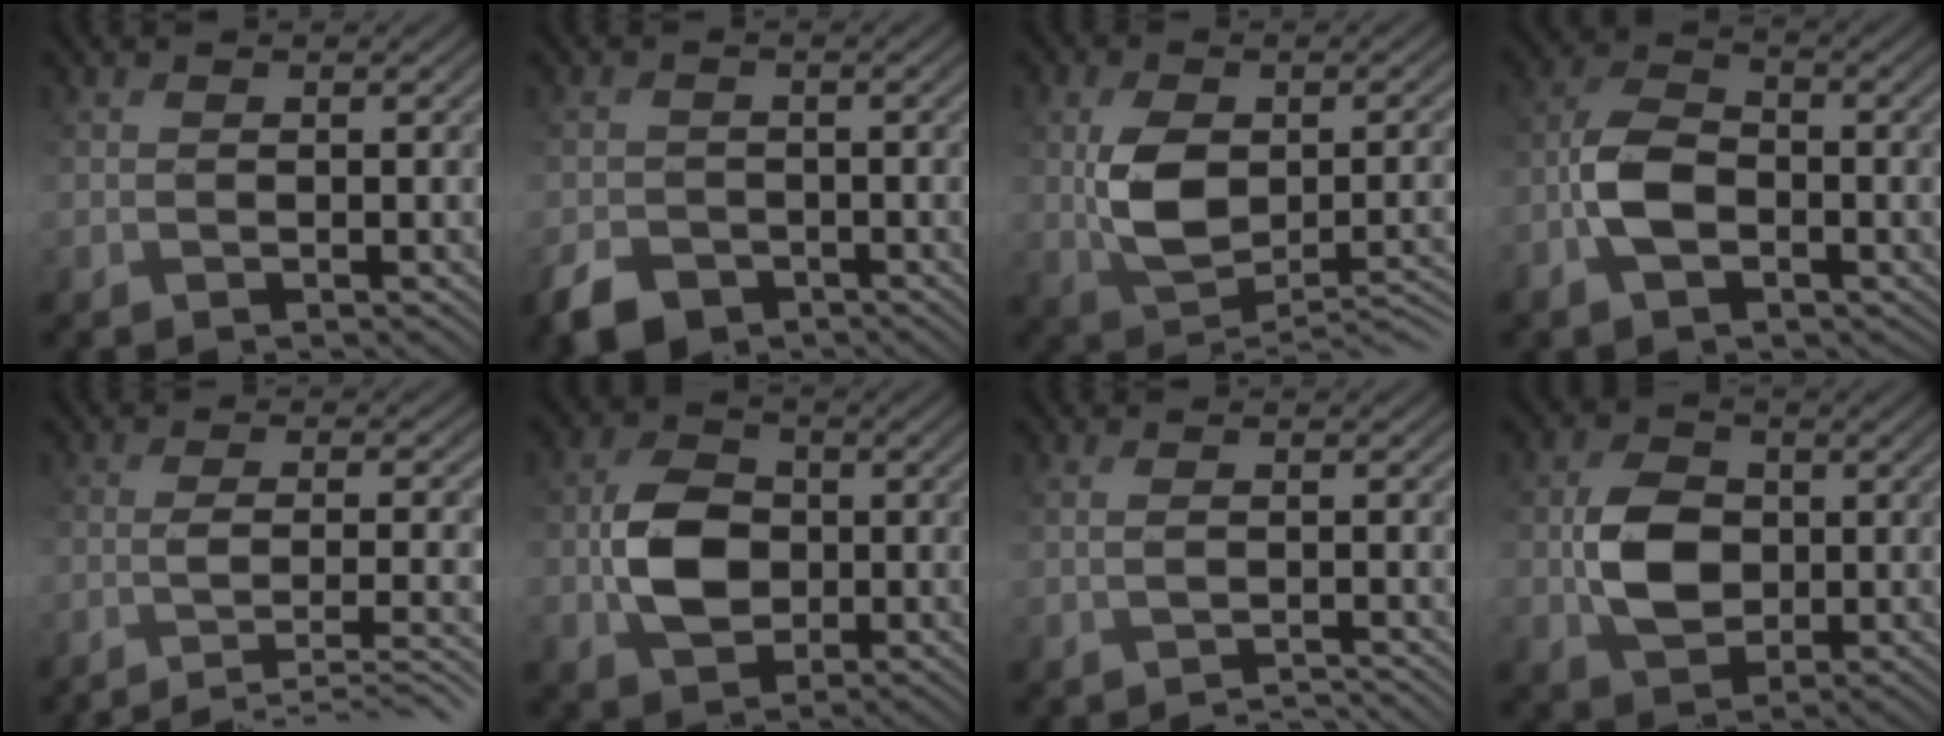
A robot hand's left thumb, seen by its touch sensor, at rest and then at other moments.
{"total": 4.0, "force": [-2.5, 2.7, 1.6], "torque": [-0.041, -0.011, -0.053]}
{"total": 8.3, "force": [-1.7, 4.4, 6.8], "torque": [-0.125, -0.008, -0.029]}
{"total": 6.4, "force": [-2.3, 4.0, 4.4], "torque": [-0.094, 0.006, -0.054]}
{"total": 8.4, "force": [-5.2, 1.8, 6.4], "torque": [-0.096, 0.000, -0.069]}
{"total": 6.9, "force": [-0.9, 5.1, 4.5], "torque": [-0.095, 0.000, -0.021]}
{"total": 2.0, "force": [-1.5, 0.4, 1.3], "torque": [-0.021, 0.000, -0.038]}
{"total": 6.3, "force": [-0.3, 4.7, 4.2], "torque": [-0.090, 0.000, -0.007]}